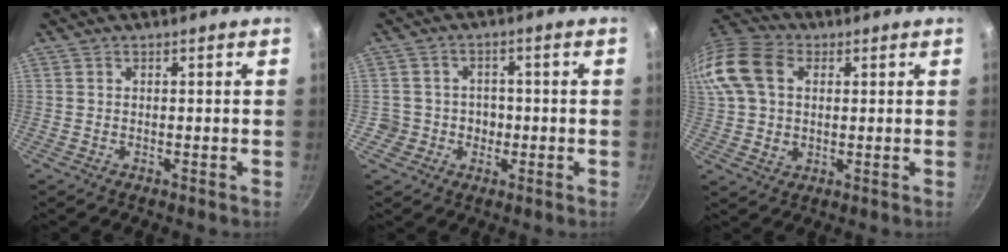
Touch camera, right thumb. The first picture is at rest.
{"total": 4.6, "force": [-1.0, 4.4, 0.8], "torque": [0.024, 0.020, -0.017]}
{"total": 16.9, "force": [3.8, 12.4, 10.8], "torque": [-0.232, 0.014, 0.058]}